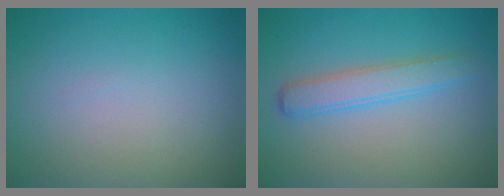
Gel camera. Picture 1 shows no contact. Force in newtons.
{"total": 2.9, "press": 2.9, "slide": 0.1}